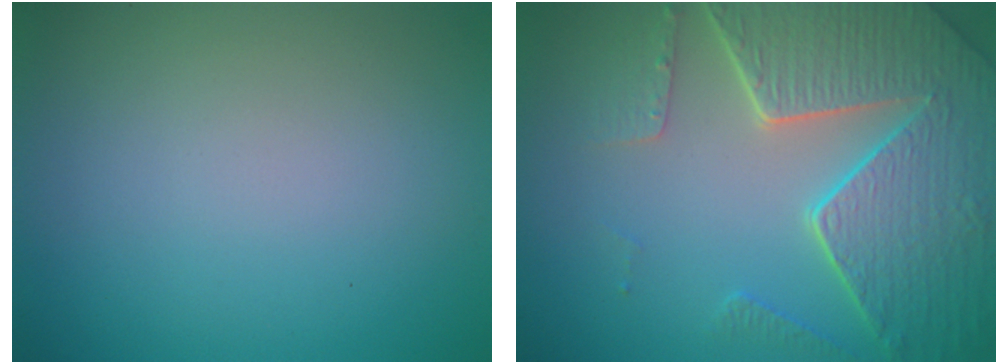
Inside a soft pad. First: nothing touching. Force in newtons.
{"total": 8.2, "press": 5.9, "slide": 5.7}